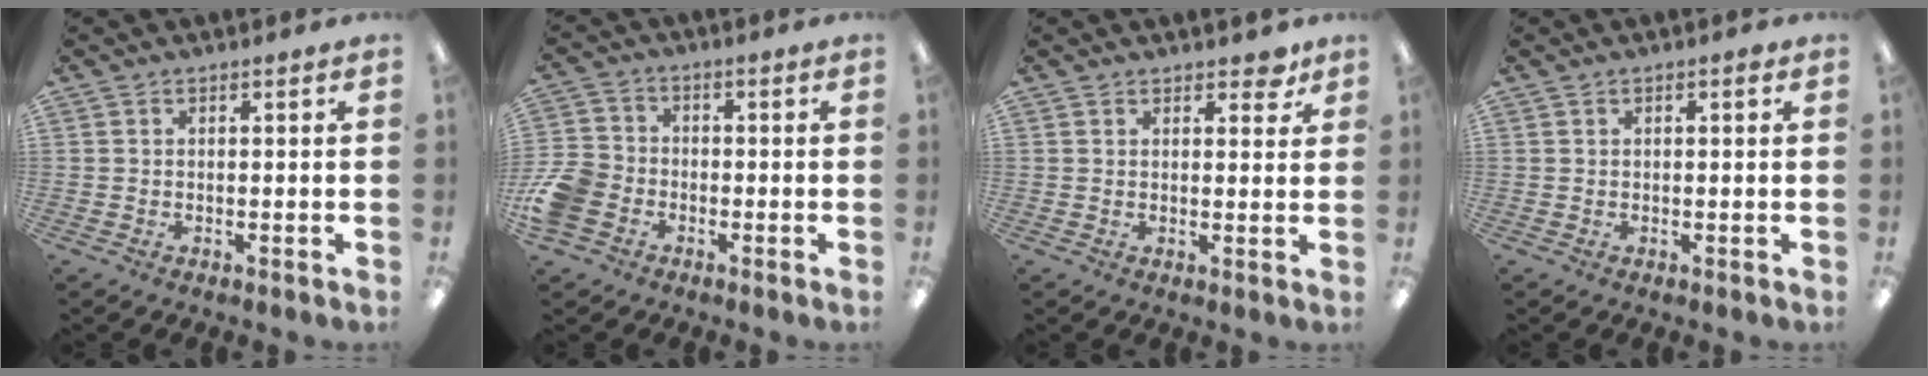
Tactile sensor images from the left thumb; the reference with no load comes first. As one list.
[{"total": 8.8, "force": [-3.6, 6.9, 4.0], "torque": [-0.091, 0.031, -0.064]}, {"total": 3.6, "force": [2.8, 1.7, 1.5], "torque": [-0.004, -0.014, 0.046]}, {"total": 0.8, "force": [0.4, 0.3, 0.6], "torque": [-0.004, 0.001, 0.004]}]